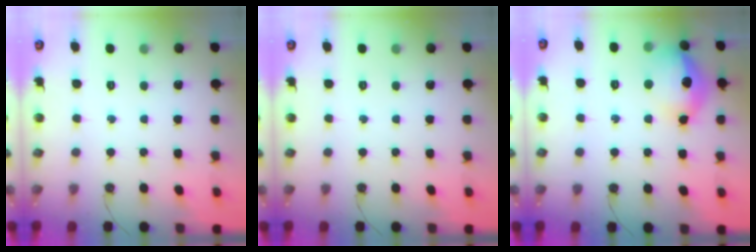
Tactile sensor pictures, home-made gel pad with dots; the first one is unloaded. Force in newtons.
{"total": 0.0}
{"total": 15.8, "press": 15.7, "slide": 1.3}